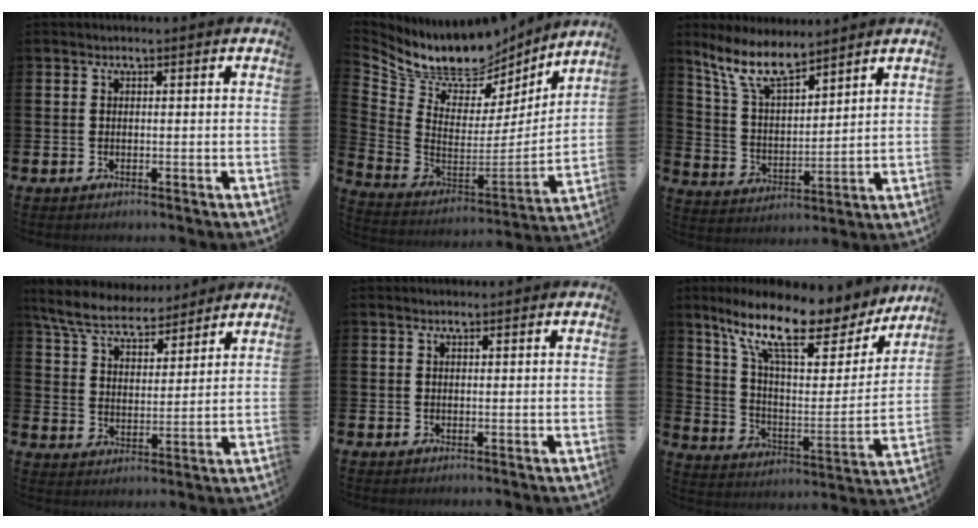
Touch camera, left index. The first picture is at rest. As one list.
[{"total": 9.9, "force": [8.6, 4.0, 2.6], "torque": [-0.102, -0.057, 0.152]}, {"total": 8.9, "force": [7.5, 2.4, 4.1], "torque": [-0.113, -0.025, 0.138]}, {"total": 7.5, "force": [6.9, 1.9, 2.0], "torque": [-0.075, -0.035, 0.124]}, {"total": 0.7, "force": [0.6, 0.2, 0.2], "torque": [-0.004, 0.002, 0.011]}, {"total": 13.5, "force": [10.4, 4.4, 7.6], "torque": [-0.169, -0.061, 0.175]}]